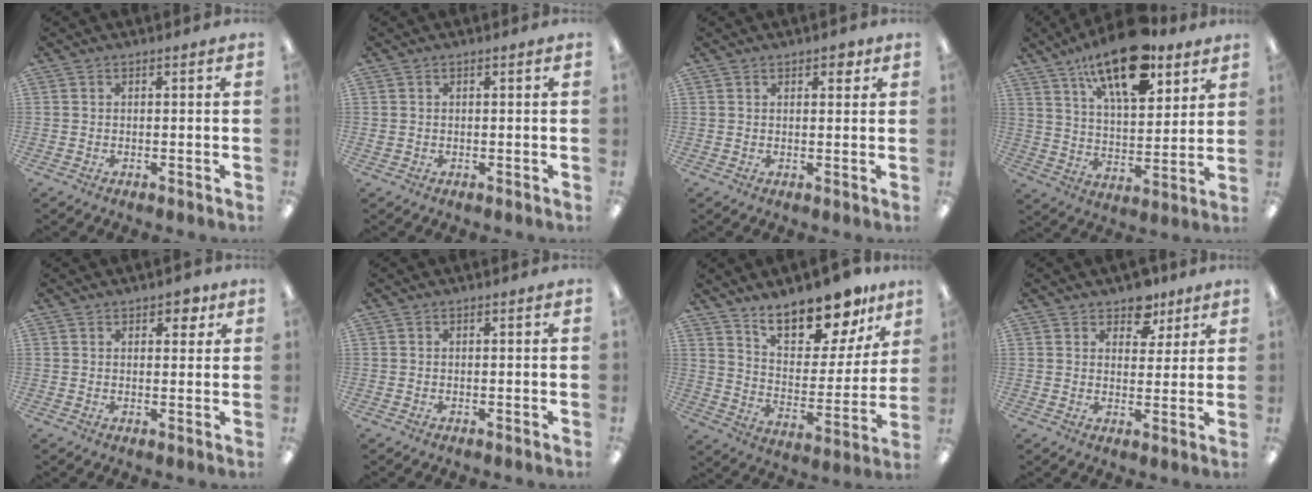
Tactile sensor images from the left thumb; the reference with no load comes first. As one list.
[{"total": 0.7, "force": [0.1, 0.6, 0.2], "torque": [-0.004, 0.004, 0.001]}, {"total": 2.3, "force": [1.5, 1.2, 1.3], "torque": [-0.003, -0.005, 0.020]}, {"total": 18.8, "force": [12.5, 7.9, 11.5], "torque": [-0.178, -0.065, 0.208]}, {"total": 3.2, "force": [2.0, 1.8, 1.8], "torque": [-0.014, -0.005, 0.029]}, {"total": 0.0}, {"total": 17.6, "force": [14.5, 6.5, 7.6], "torque": [-0.119, -0.103, 0.252]}, {"total": 7.2, "force": [5.2, 4.3, 2.4], "torque": [-0.018, -0.026, 0.089]}]